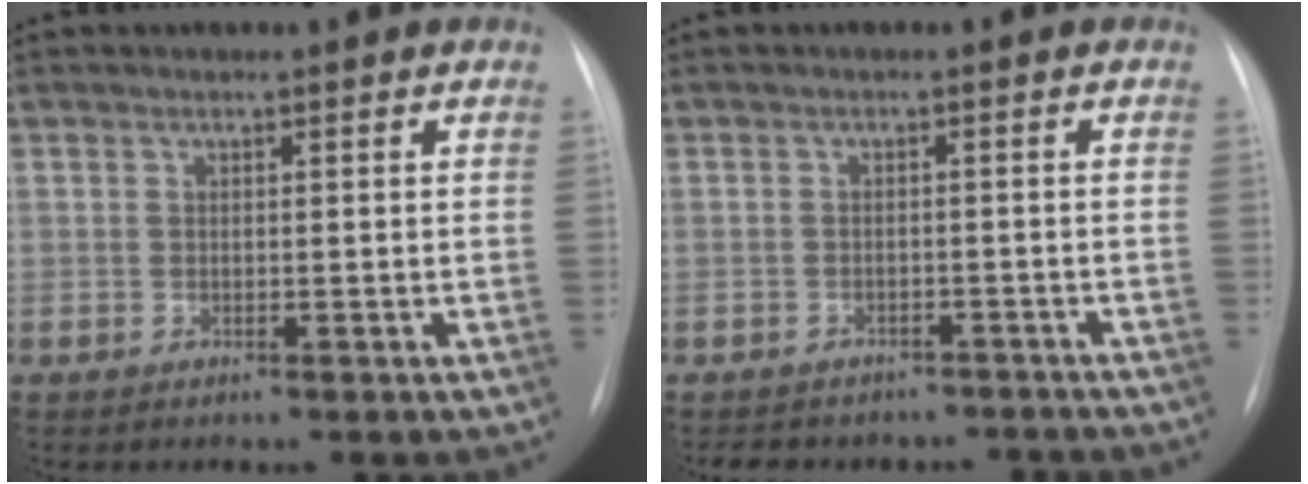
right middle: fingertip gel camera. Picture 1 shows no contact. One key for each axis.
{"total": 10.6, "fx": -9.2, "fy": 4.7, "fz": 2.1, "tx": -0.037, "ty": 0.013, "tz": -0.102}